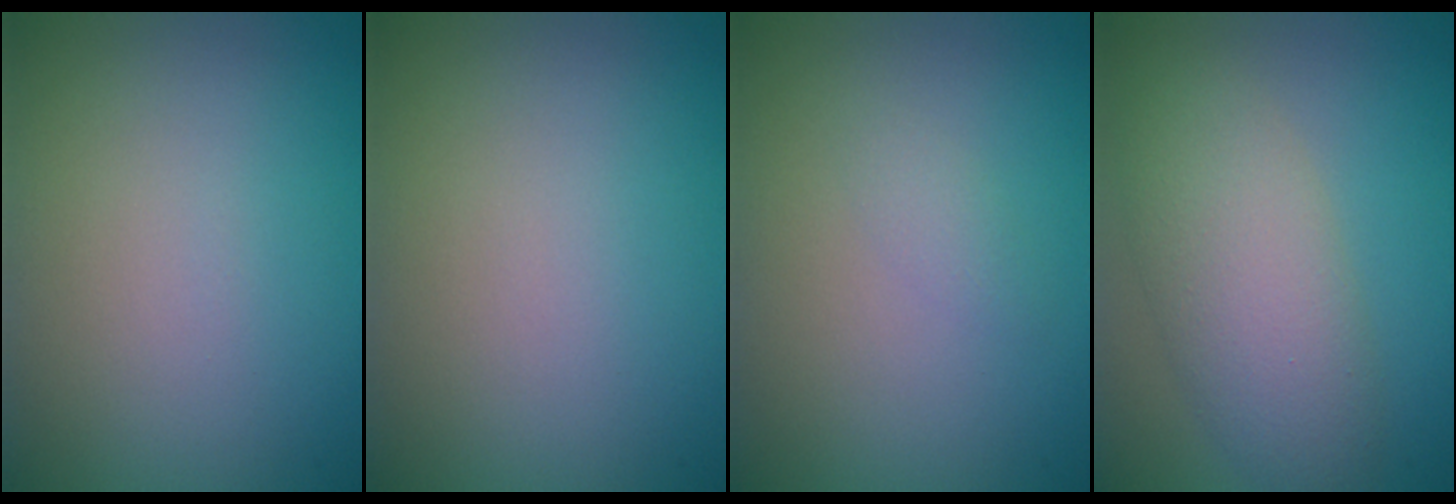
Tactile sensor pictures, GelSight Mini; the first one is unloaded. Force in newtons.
{"total": 0.0}
{"total": 0.9, "press": 0.9, "slide": 0.0}
{"total": 5.5, "press": 5.5, "slide": 0.2}